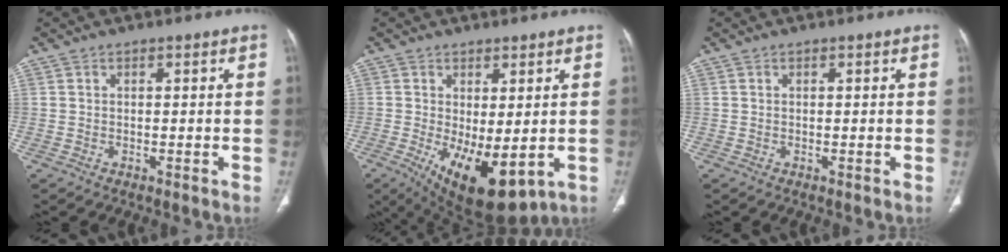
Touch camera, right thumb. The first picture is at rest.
{"total": 12.6, "force": [-2.8, 5.4, 11.0], "torque": [-0.170, -0.021, -0.018]}
{"total": 0.0}